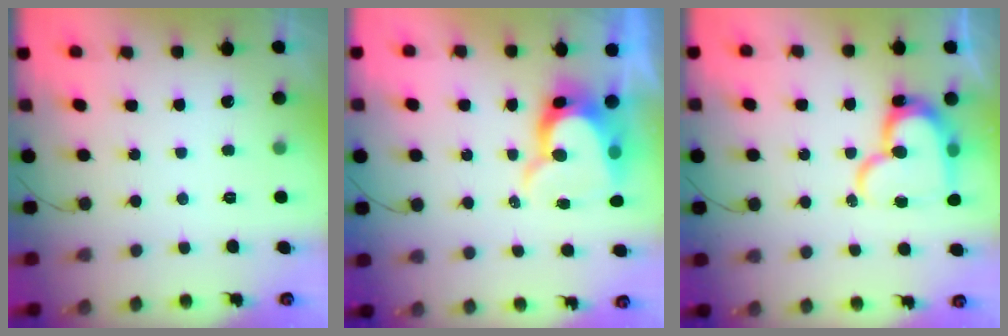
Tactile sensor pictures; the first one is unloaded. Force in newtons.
{"total": 11.1, "press": 11.1, "slide": 0.8}
{"total": 17.5, "press": 17.5, "slide": 1.2}